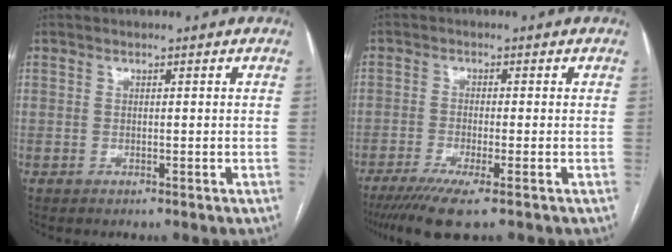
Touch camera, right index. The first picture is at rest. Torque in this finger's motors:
{"motor_torque": [1.03, -0.19, 0.38, 0.09]}